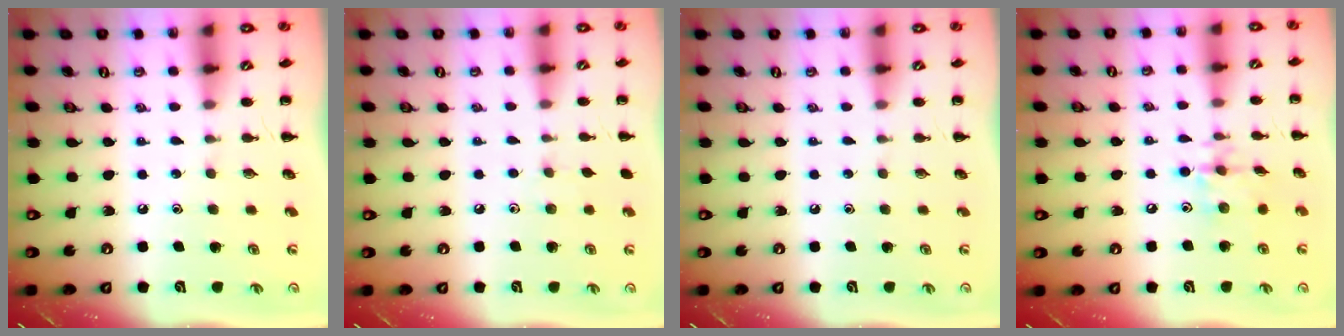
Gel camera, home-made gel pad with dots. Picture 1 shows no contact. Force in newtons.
{"total": 4.1, "press": 3.7, "slide": 1.7}
{"total": 0.0}
{"total": 7.6, "press": 7.5, "slide": 0.6}